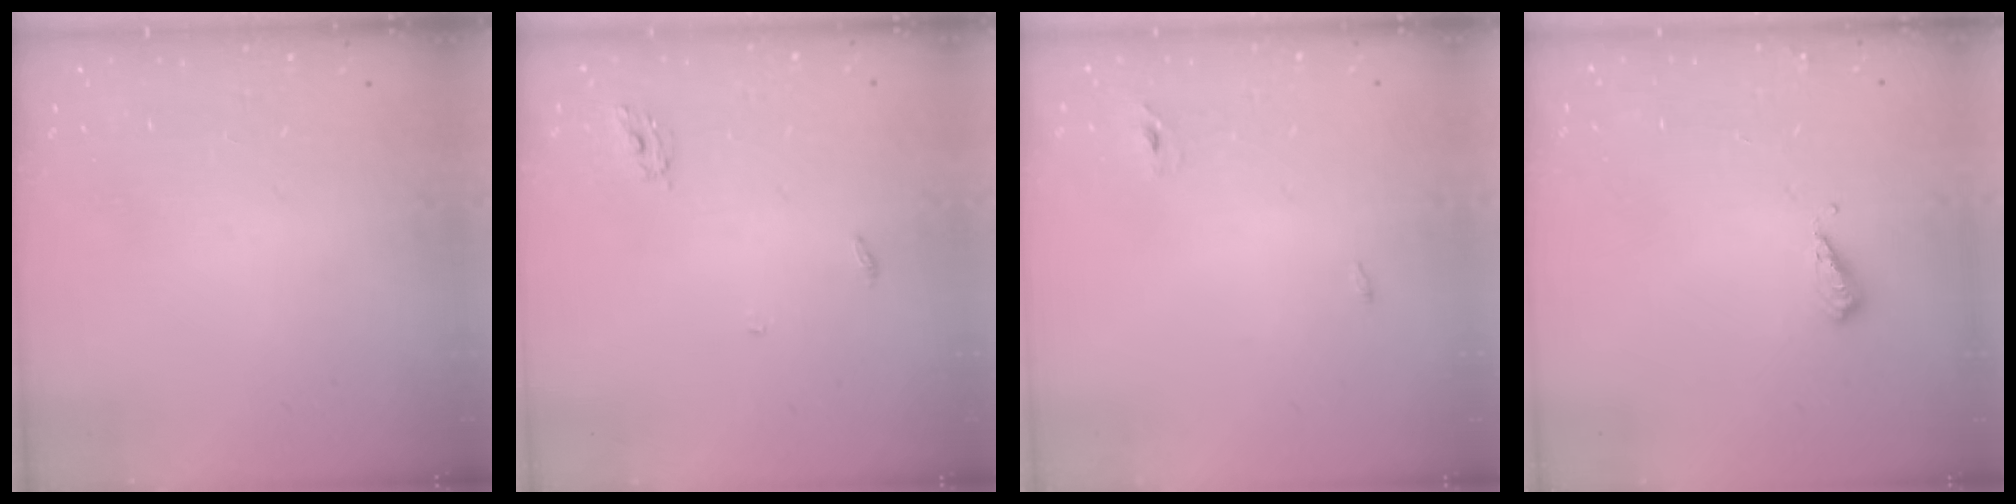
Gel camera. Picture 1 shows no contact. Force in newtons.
{"total": 4.0, "press": 4.0, "slide": 0.3}
{"total": 2.3, "press": 2.1, "slide": 1.0}
{"total": 4.5, "press": 4.4, "slide": 0.8}